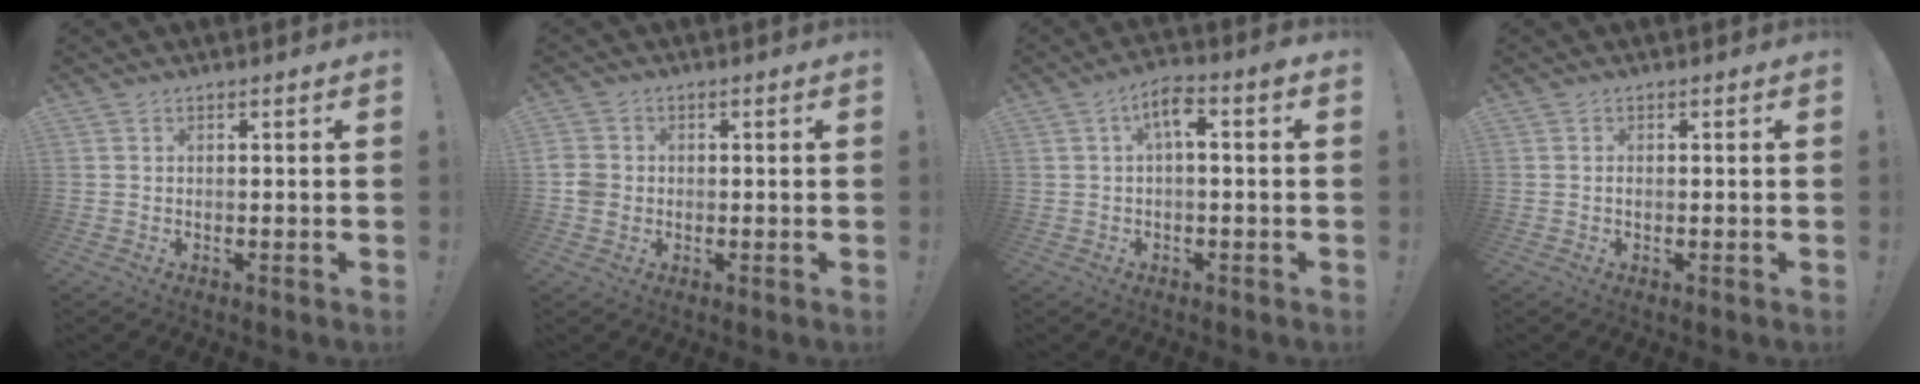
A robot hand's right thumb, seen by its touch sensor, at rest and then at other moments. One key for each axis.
{"total": 4.0, "fx": -0.7, "fy": 3.6, "fz": 1.6, "tx": -0.020, "ty": 0.003, "tz": -0.013}
{"total": 6.0, "fx": 0.6, "fy": 2.1, "fz": 5.6, "tx": -0.098, "ty": 0.006, "tz": 0.008}
{"total": 0.7, "fx": -0.4, "fy": 0.3, "fz": 0.5, "tx": -0.017, "ty": 0.005, "tz": -0.007}